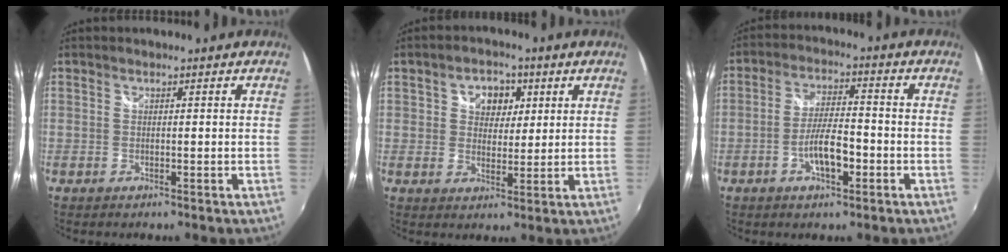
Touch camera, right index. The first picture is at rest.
{"total": 6.1, "force": [2.0, 4.8, 3.2], "torque": [-0.045, 0.013, 0.031]}
{"total": 7.1, "force": [-2.9, 2.1, 6.1], "torque": [-0.116, 0.001, -0.048]}